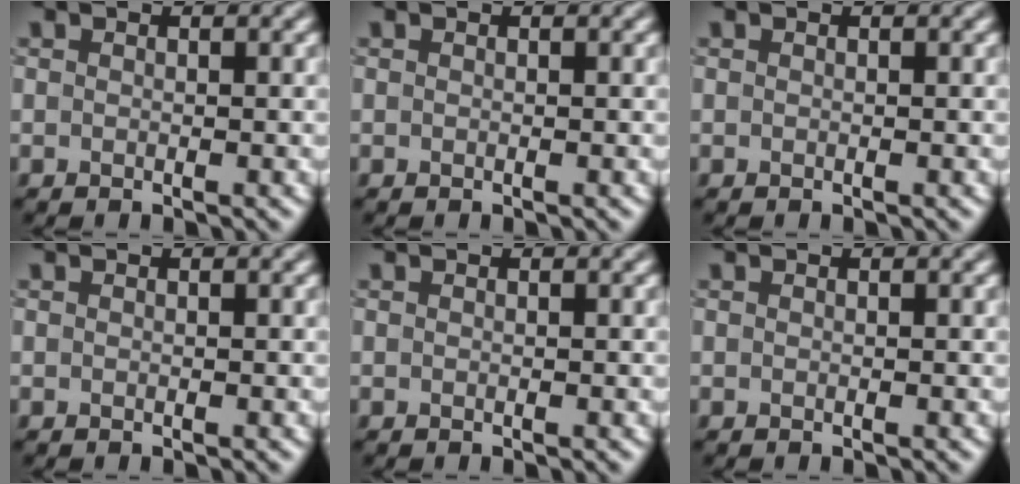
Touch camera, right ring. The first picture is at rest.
{"total": 0.0}
{"total": 0.0}
{"total": 0.0}
{"total": 0.0}
{"total": 0.0}